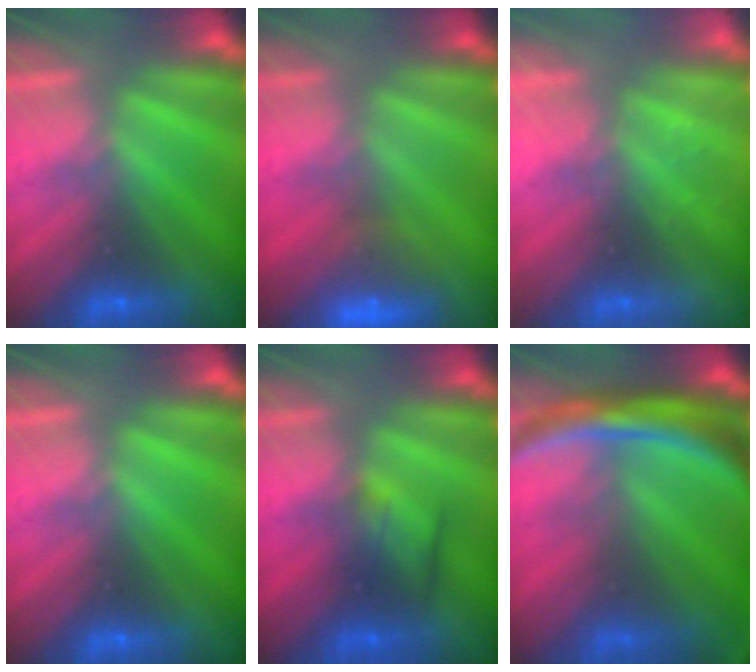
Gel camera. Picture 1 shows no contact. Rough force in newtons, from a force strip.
{"total": 7.3}
{"total": 2.2}
{"total": 0.0}
{"total": 2.3}
{"total": 7.6}